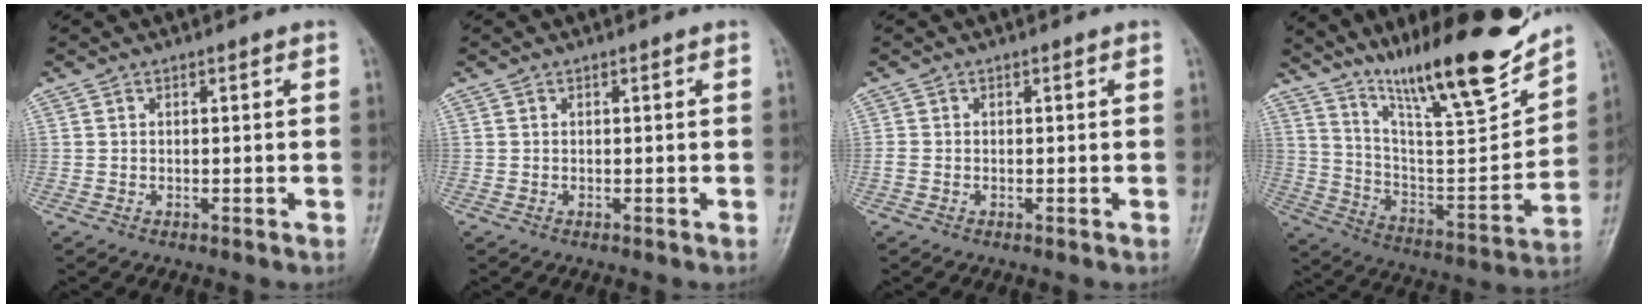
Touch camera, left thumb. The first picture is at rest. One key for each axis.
{"total": 0.0}
{"total": 1.0, "fx": -0.4, "fy": 0.7, "fz": 0.7, "tx": -0.019, "ty": -0.002, "tz": -0.012}
{"total": 23.0, "fx": 17.2, "fy": 4.1, "fz": 14.7, "tx": -0.208, "ty": -0.088, "tz": 0.293}